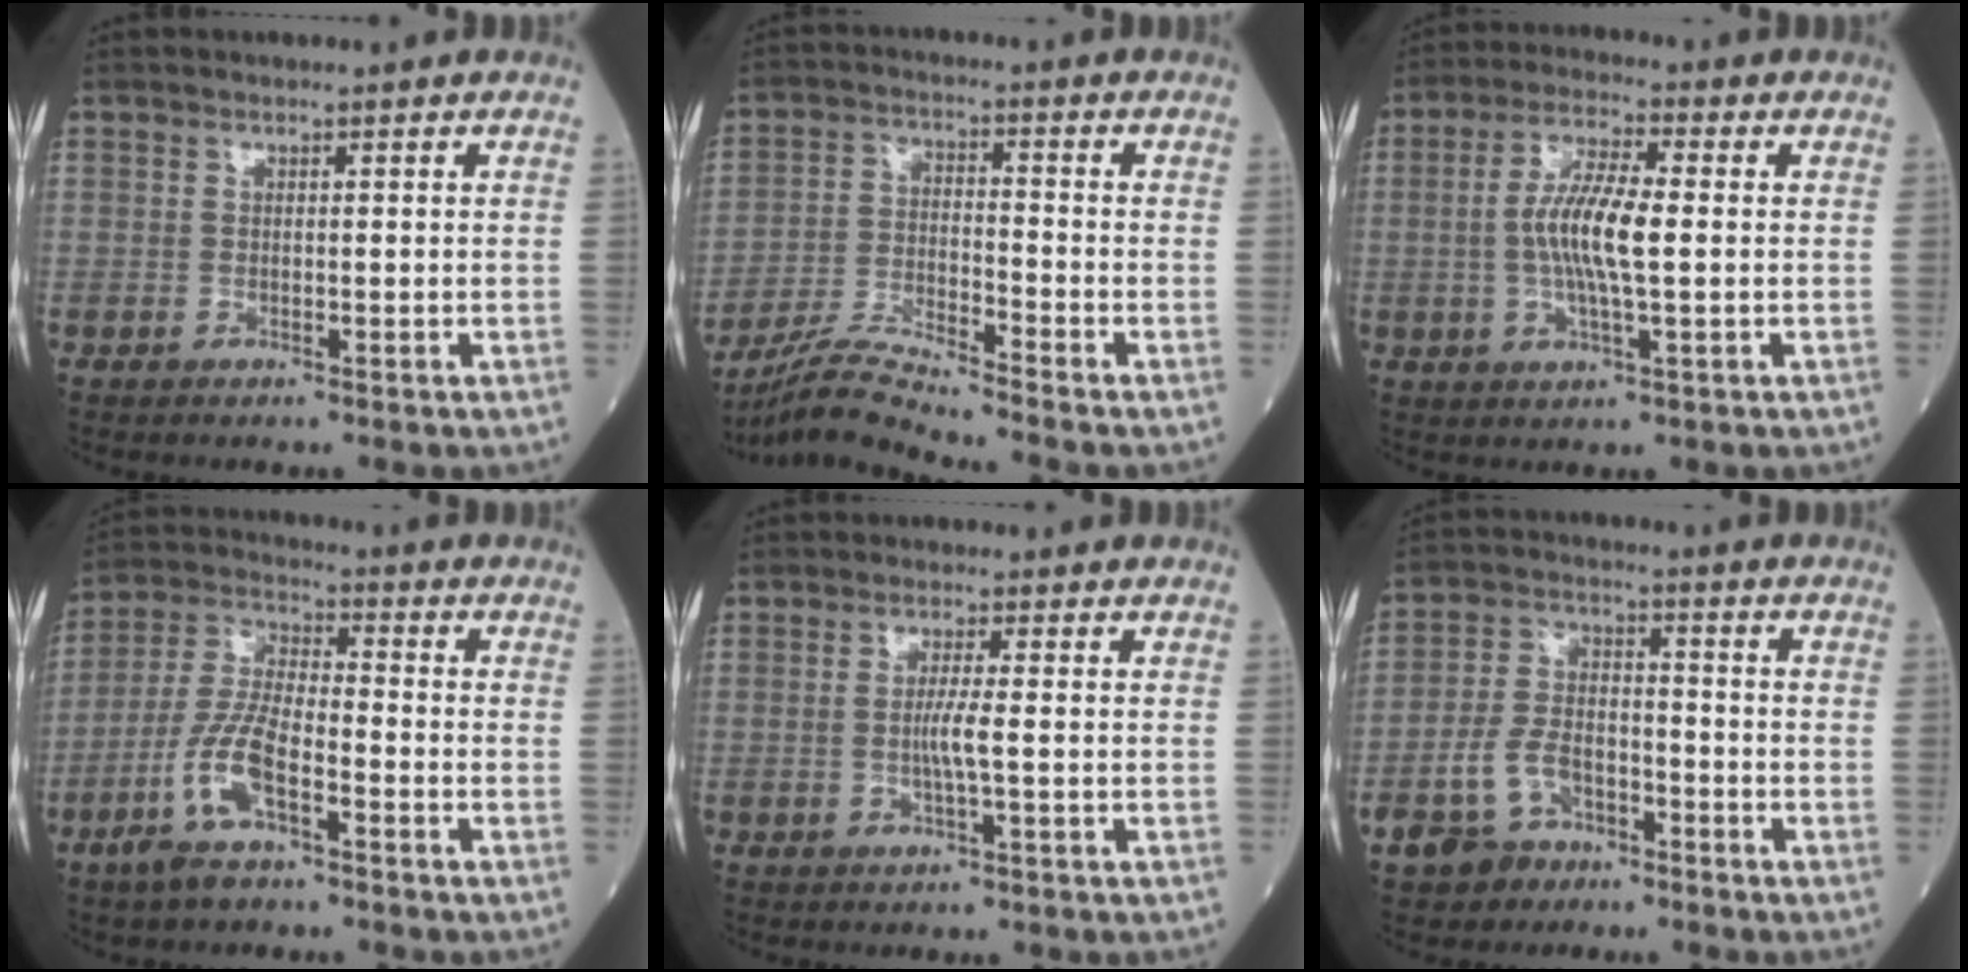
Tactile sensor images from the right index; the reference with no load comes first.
{"total": 8.2, "force": [-7.6, -2.1, 2.2], "torque": [-0.052, -0.020, -0.143]}
{"total": 8.8, "force": [-0.2, 1.4, 8.7], "torque": [-0.173, 0.001, -0.008]}
{"total": 9.1, "force": [-4.6, 2.5, 7.5], "torque": [-0.170, -0.003, -0.094]}
{"total": 3.0, "force": [-0.4, -0.3, 2.9], "torque": [-0.057, -0.003, -0.007]}
{"total": 8.0, "force": [-4.6, 5.1, 4.1], "torque": [-0.102, 0.009, -0.080]}